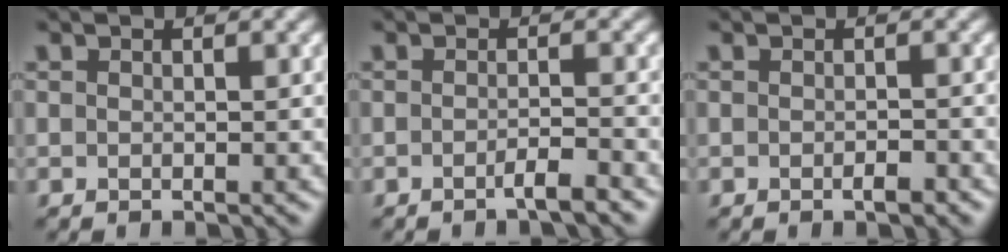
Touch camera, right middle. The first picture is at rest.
{"total": 1.9, "force": [-1.1, 0.3, 1.6], "torque": [-0.018, 0.004, -0.025]}
{"total": 1.1, "force": [-0.6, 0.3, 0.9], "torque": [-0.015, -0.001, -0.008]}